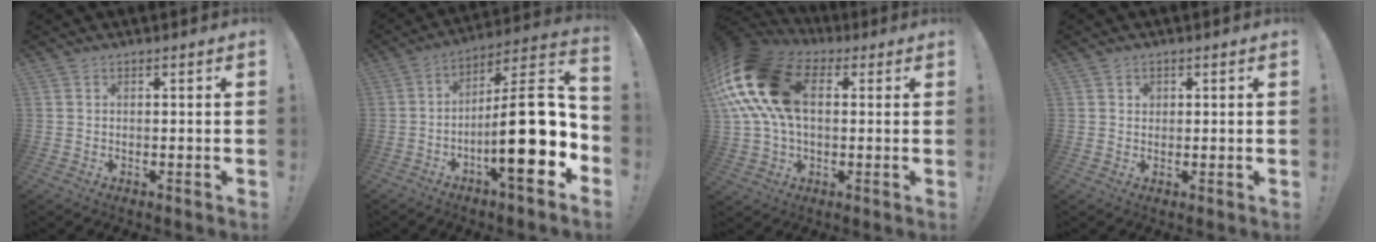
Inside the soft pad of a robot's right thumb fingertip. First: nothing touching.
{"total": 22.5, "force": [-4.6, 5.9, 21.2], "torque": [-0.327, 0.019, -0.072]}
{"total": 22.7, "force": [5.4, 14.5, 16.7], "torque": [-0.313, 0.001, 0.101]}
{"total": 1.5, "force": [0.6, 1.3, 0.4], "torque": [0.003, -0.001, 0.008]}